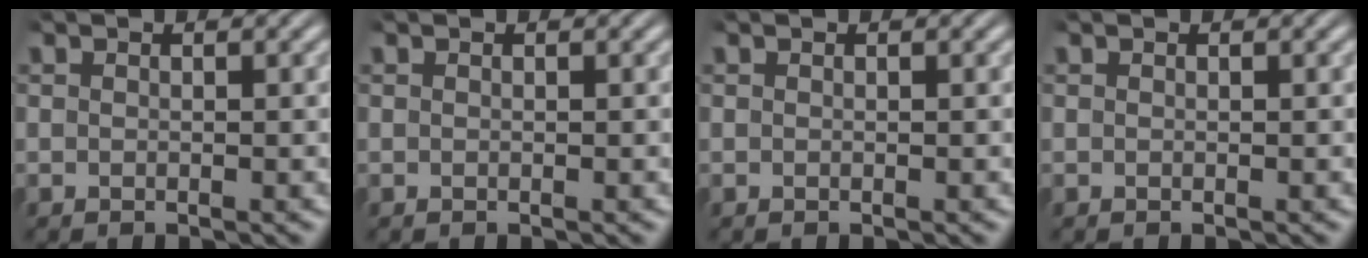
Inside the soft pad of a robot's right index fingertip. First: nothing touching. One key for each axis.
{"total": 0.0}
{"total": 0.0}
{"total": 0.0}